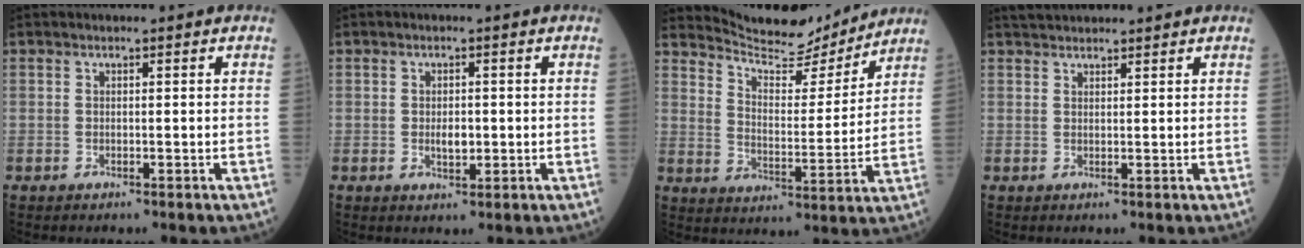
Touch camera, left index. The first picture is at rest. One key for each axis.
{"total": 2.2, "fx": -0.1, "fy": 1.0, "fz": 1.9, "tx": -0.037, "ty": -0.001, "tz": 0.001}
{"total": 11.9, "fx": 11.8, "fy": 1.2, "fz": 1.6, "tx": -0.037, "ty": -0.004, "tz": 0.186}
{"total": 4.2, "fx": 4.0, "fy": 0.4, "fz": 1.1, "tx": -0.017, "ty": 0.036, "tz": 0.070}